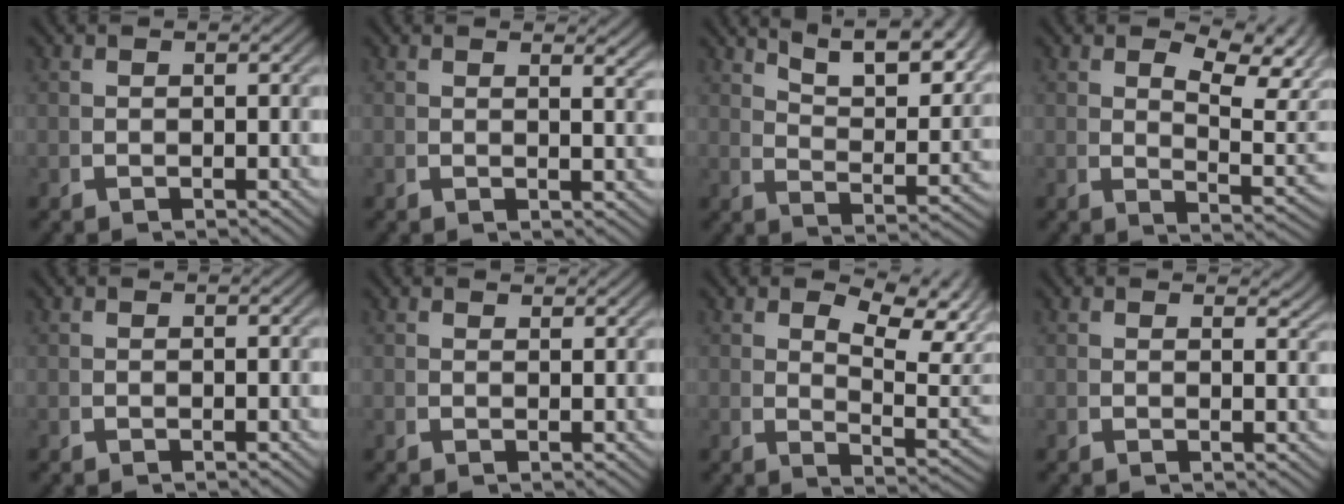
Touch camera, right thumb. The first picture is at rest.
{"total": 1.8, "force": [1.3, 0.5, 1.1], "torque": [-0.012, -0.002, 0.017]}
{"total": 9.6, "force": [6.8, 3.2, 6.0], "torque": [-0.075, 0.017, 0.100]}
{"total": 5.6, "force": [2.4, 2.3, 4.6], "torque": [-0.055, -0.003, 0.041]}
{"total": 0.0}
{"total": 1.2, "force": [1.2, 0.3, 0.2], "torque": [0.003, 0.002, 0.017]}
{"total": 6.0, "force": [2.2, 2.8, 4.8], "torque": [-0.062, -0.005, 0.038]}
{"total": 2.1, "force": [1.8, 0.8, 0.7], "torque": [-0.001, 0.005, 0.022]}